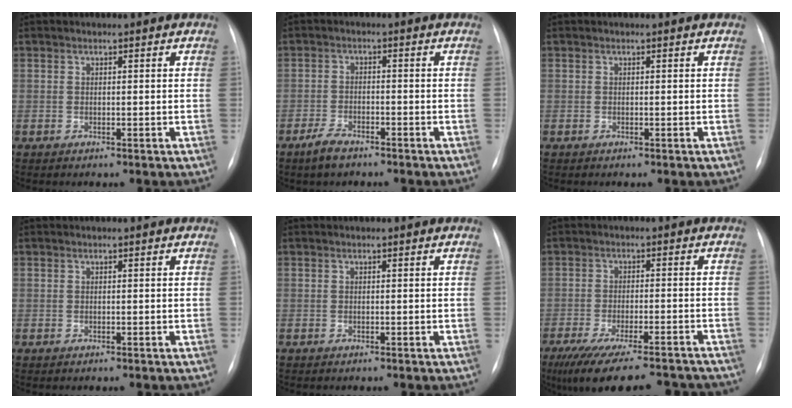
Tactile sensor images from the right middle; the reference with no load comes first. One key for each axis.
{"total": 3.5, "fx": -2.8, "fy": 1.2, "fz": 1.7, "tx": -0.044, "ty": -0.003, "tz": -0.050}
{"total": 0.0}
{"total": 0.0}
{"total": 0.0}
{"total": 18.8, "fx": -16.1, "fy": 3.6, "fz": 9.0, "tx": -0.135, "ty": -0.025, "tz": -0.220}